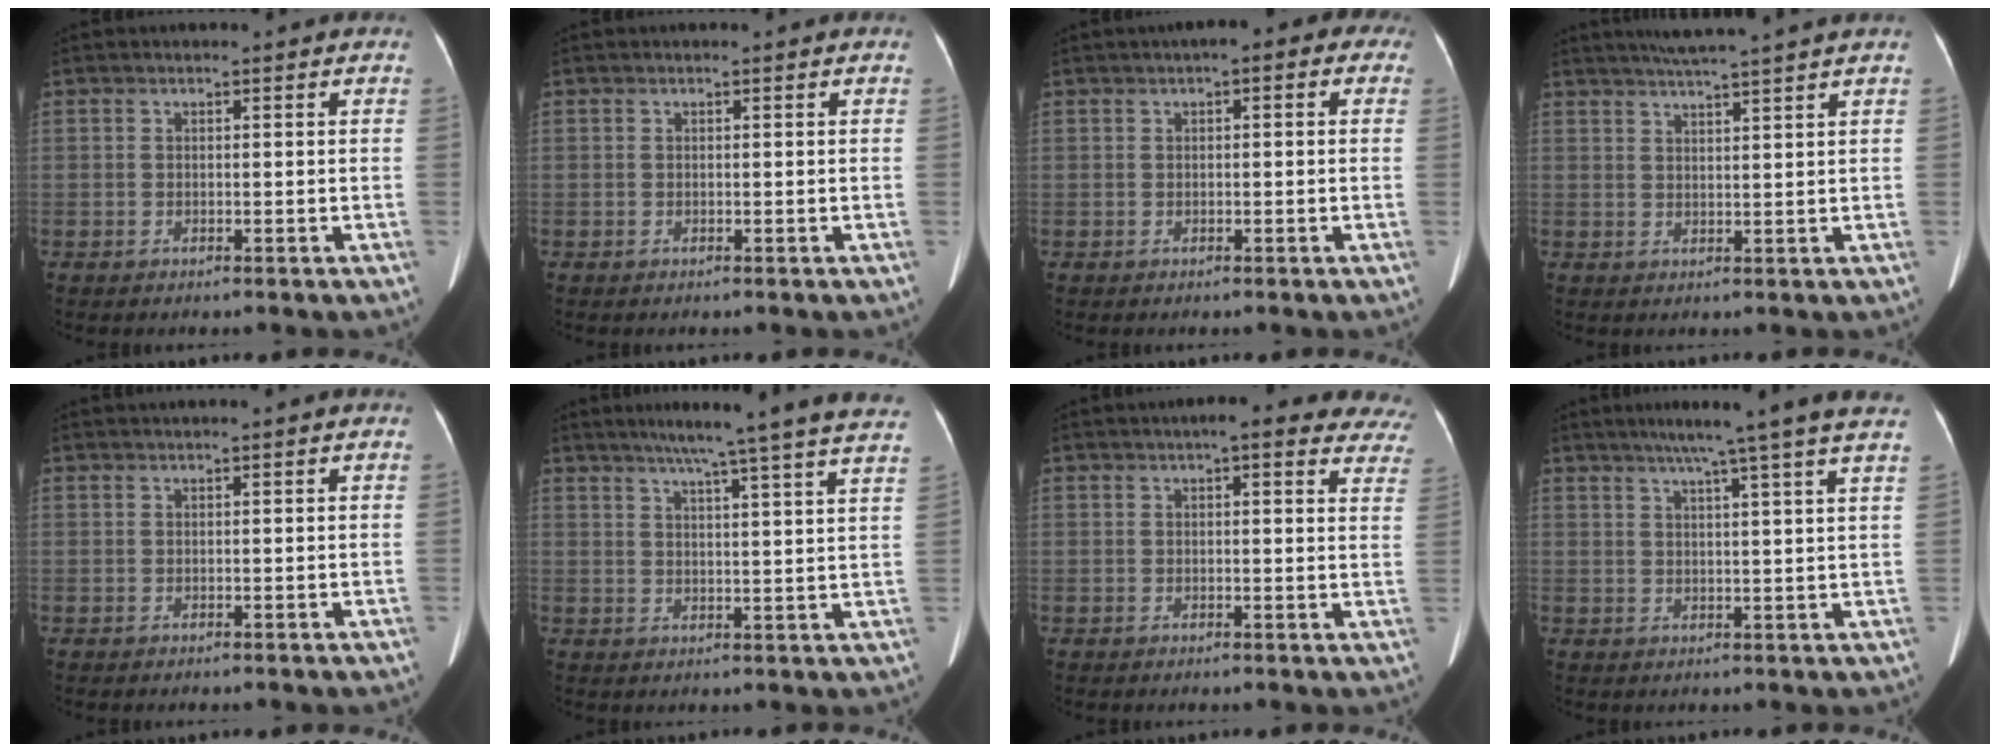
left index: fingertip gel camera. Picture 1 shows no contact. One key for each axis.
{"total": 0.0}
{"total": 4.0, "fx": 1.5, "fy": 1.6, "fz": 3.4, "tx": -0.034, "ty": 0.023, "tz": 0.007}
{"total": 7.2, "fx": 6.2, "fy": -1.3, "fz": 3.5, "tx": -0.057, "ty": 0.016, "tz": 0.088}
{"total": 1.0, "fx": 0.8, "fy": -0.3, "fz": 0.6, "tx": -0.014, "ty": 0.013, "tz": 0.024}
{"total": 19.5, "fx": 16.8, "fy": -1.3, "fz": 10.0, "tx": -0.150, "ty": -0.020, "tz": 0.203}
{"total": 14.1, "fx": 11.9, "fy": 3.3, "fz": 6.7, "tx": -0.048, "ty": 0.006, "tz": 0.116}
{"total": 12.9, "fx": 10.3, "fy": -1.6, "fz": 7.6, "tx": -0.110, "ty": 0.005, "tz": 0.118}